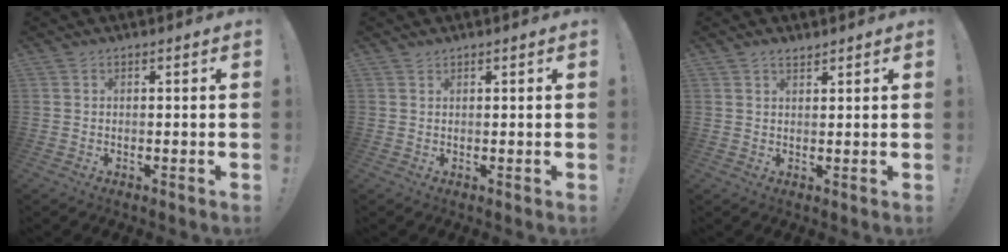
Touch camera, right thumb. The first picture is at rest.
{"total": 0.8, "force": [0.7, 0.3, 0.1], "torque": [0.003, -0.004, 0.013]}
{"total": 2.0, "force": [1.7, 0.7, 0.7], "torque": [-0.003, -0.013, 0.029]}